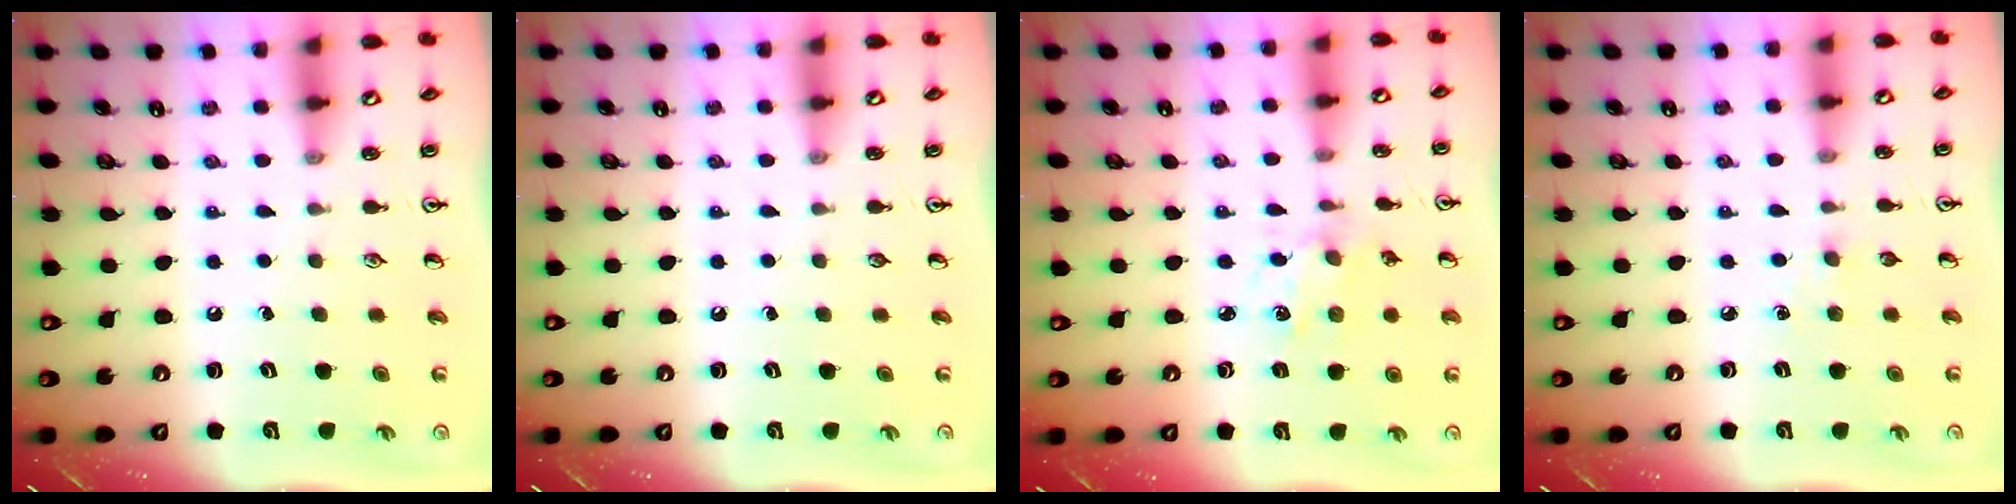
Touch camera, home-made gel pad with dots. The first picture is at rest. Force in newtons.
{"total": 0.0}
{"total": 1.5, "press": 1.4, "slide": 0.4}
{"total": 2.9, "press": 2.9, "slide": 0.4}